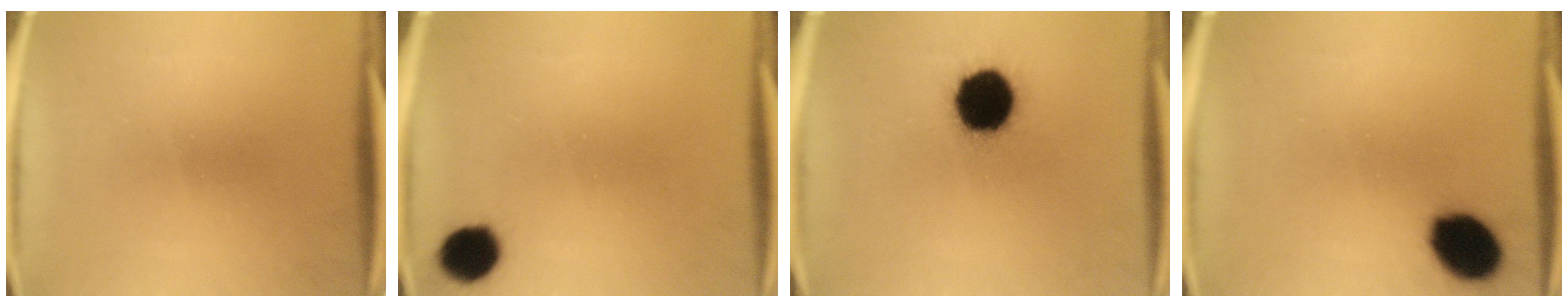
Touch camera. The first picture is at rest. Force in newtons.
{"total": 8.4}
{"total": 18.2}
{"total": 12.2}